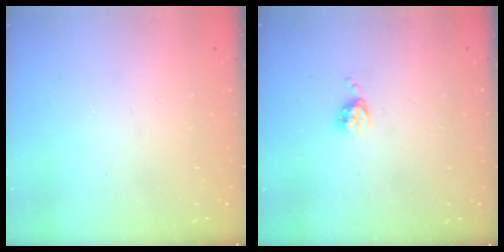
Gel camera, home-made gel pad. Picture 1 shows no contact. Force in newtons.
{"total": 3.8, "press": 3.8, "slide": 0.5}